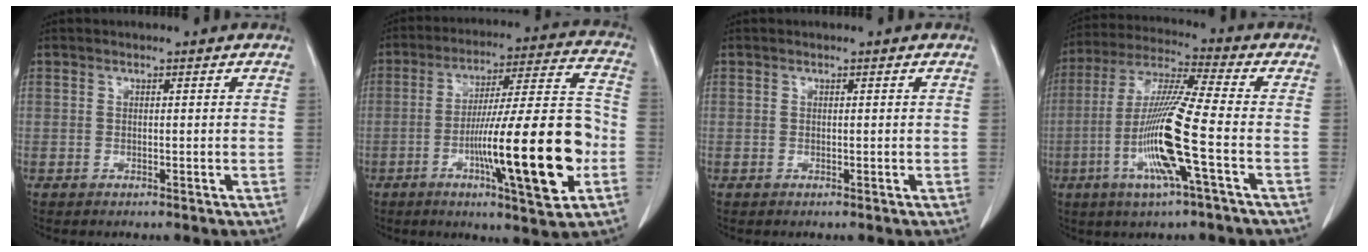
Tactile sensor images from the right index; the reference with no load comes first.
{"total": 20.3, "force": [-5.5, 1.3, 19.5], "torque": [-0.296, 0.004, -0.079]}
{"total": 0.0}
{"total": 13.9, "force": [-3.8, -0.5, 13.3], "torque": [-0.275, -0.012, -0.080]}